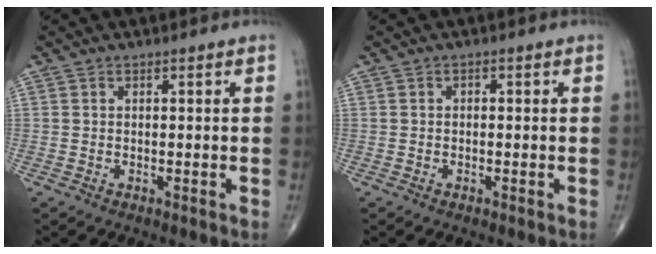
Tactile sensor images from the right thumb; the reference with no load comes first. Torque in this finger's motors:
{"motor_torque": [-0.10, 0.19, 0.23, 0.04, 0.02]}